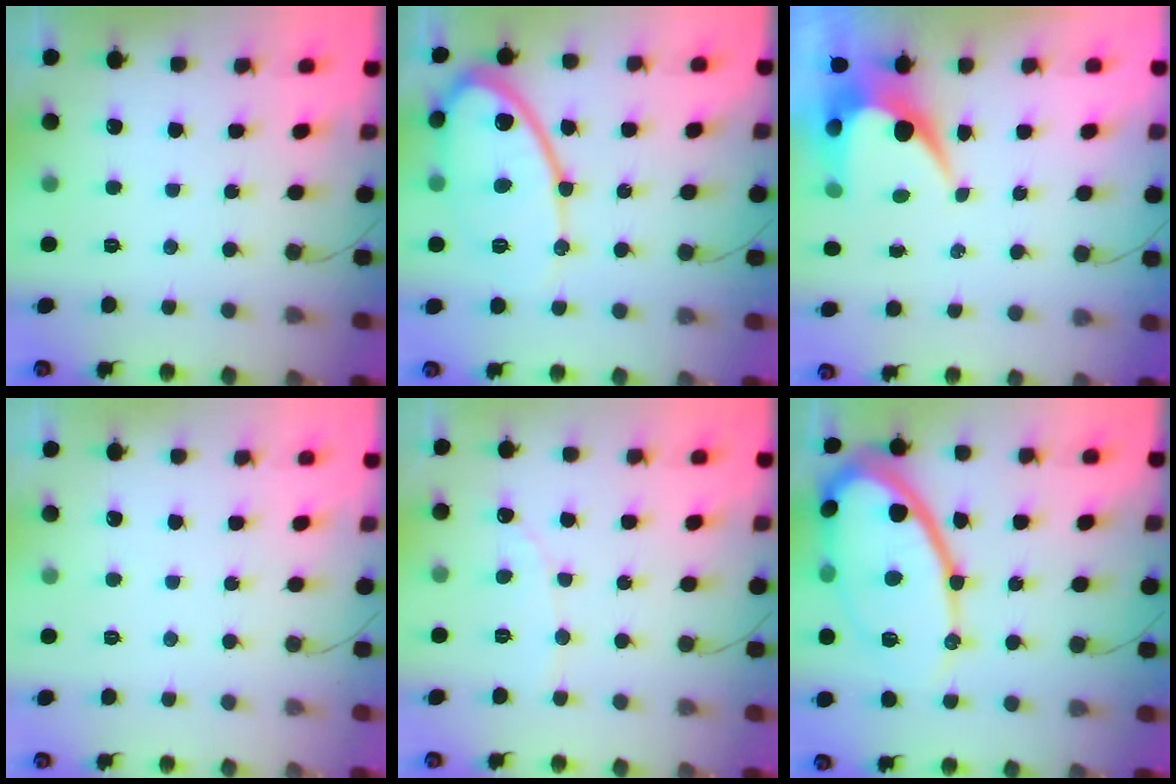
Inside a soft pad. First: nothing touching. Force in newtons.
{"total": 14.2, "press": 14.2, "slide": 1.1}
{"total": 7.5, "press": 7.4, "slide": 0.4}
{"total": 0.0}
{"total": 1.7, "press": 1.6, "slide": 0.1}
{"total": 20.7, "press": 20.5, "slide": 2.1}